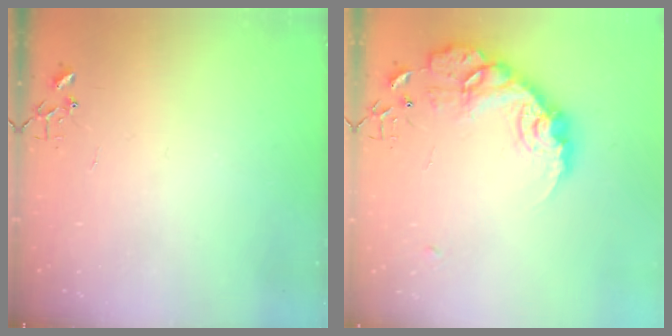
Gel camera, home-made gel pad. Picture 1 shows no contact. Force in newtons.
{"total": 18.5, "press": 18.4, "slide": 1.4}